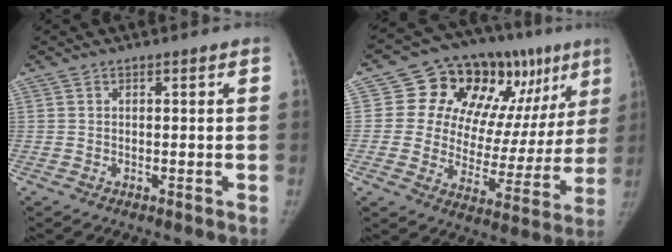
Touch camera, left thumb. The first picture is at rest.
{"total": 22.8, "force": [10.0, 12.5, 16.2], "torque": [-0.169, -0.005, 0.147]}